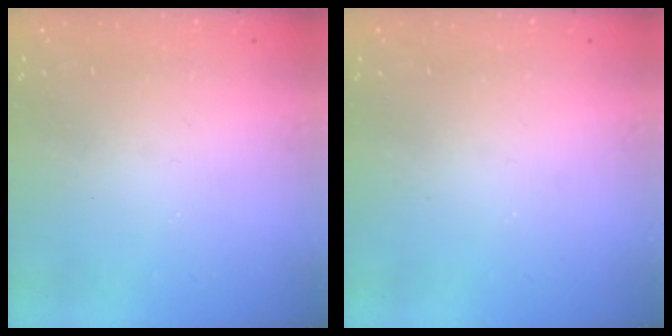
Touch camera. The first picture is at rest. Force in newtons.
{"total": 0.0}